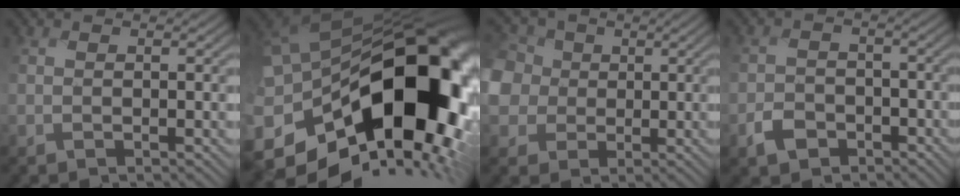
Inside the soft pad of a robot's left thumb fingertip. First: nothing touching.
{"total": 20.9, "force": [-3.1, 12.9, 16.1], "torque": [-0.303, -0.048, -0.030]}
{"total": 9.3, "force": [0.4, 8.3, 4.1], "torque": [-0.159, -0.013, -0.011]}
{"total": 4.0, "force": [-2.4, 3.0, 1.3], "torque": [-0.021, -0.005, -0.047]}